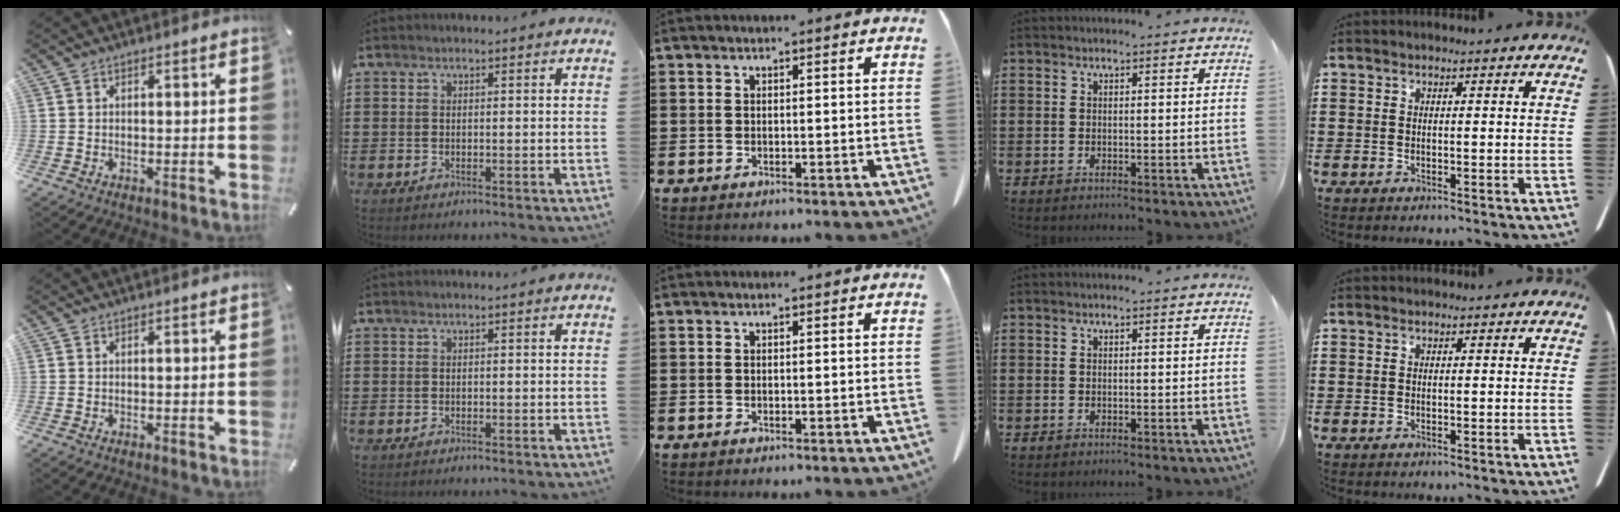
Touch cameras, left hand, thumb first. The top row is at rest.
{}